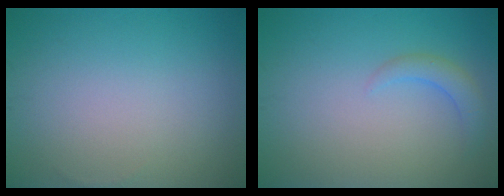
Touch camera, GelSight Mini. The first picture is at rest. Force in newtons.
{"total": 1.8, "press": 1.8, "slide": 0.3}